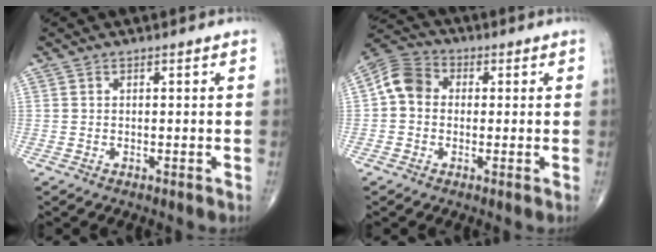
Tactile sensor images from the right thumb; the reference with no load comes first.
{"total": 7.2, "force": [0.1, 5.9, 4.0], "torque": [-0.062, 0.023, -0.012]}